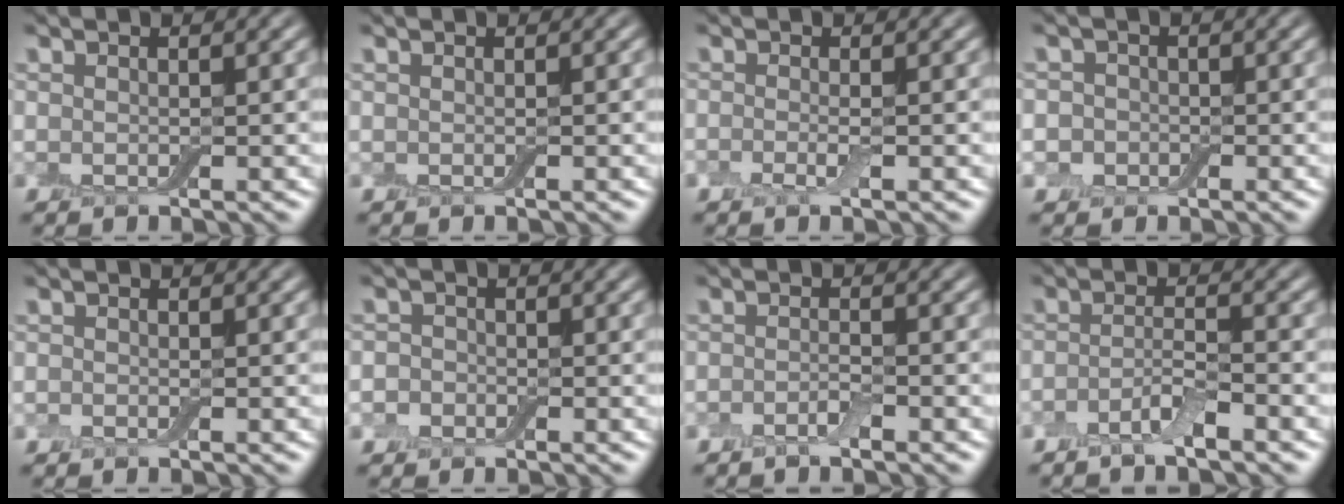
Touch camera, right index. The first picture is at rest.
{"total": 0.0}
{"total": 1.0, "force": [-0.5, 0.2, 0.9], "torque": [-0.021, -0.002, -0.012]}
{"total": 2.9, "force": [-0.3, 2.8, 0.7], "torque": [0.014, 0.020, -0.046]}
{"total": 0.0}
{"total": 1.6, "force": [-0.7, 1.4, 0.3], "torque": [0.011, 0.005, -0.023]}
{"total": 1.1, "force": [-0.9, 0.1, 0.7], "torque": [-0.016, 0.003, -0.019]}
{"total": 2.3, "force": [-1.7, 0.2, 1.5], "torque": [-0.030, 0.003, -0.041]}